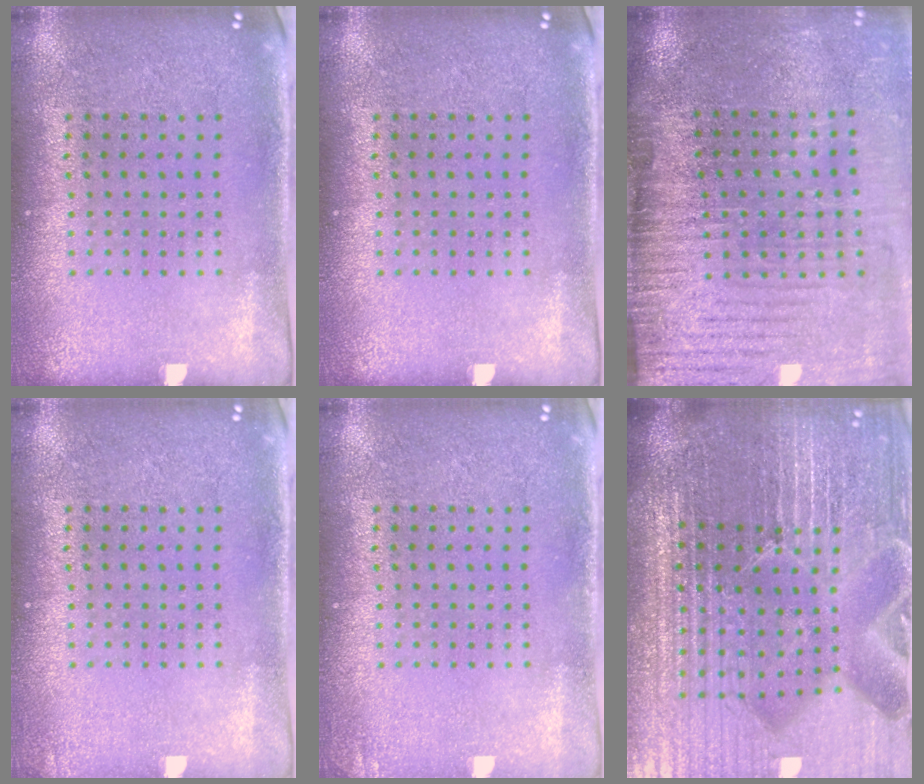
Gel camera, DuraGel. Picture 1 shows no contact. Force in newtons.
{"total": 0.0}
{"total": 4.4, "press": 3.8, "slide": 2.3}
{"total": 0.6, "press": 0.6, "slide": 0.0}
{"total": 0.9, "press": 0.9, "slide": 0.2}
{"total": 7.3, "press": 6.4, "slide": 3.5}